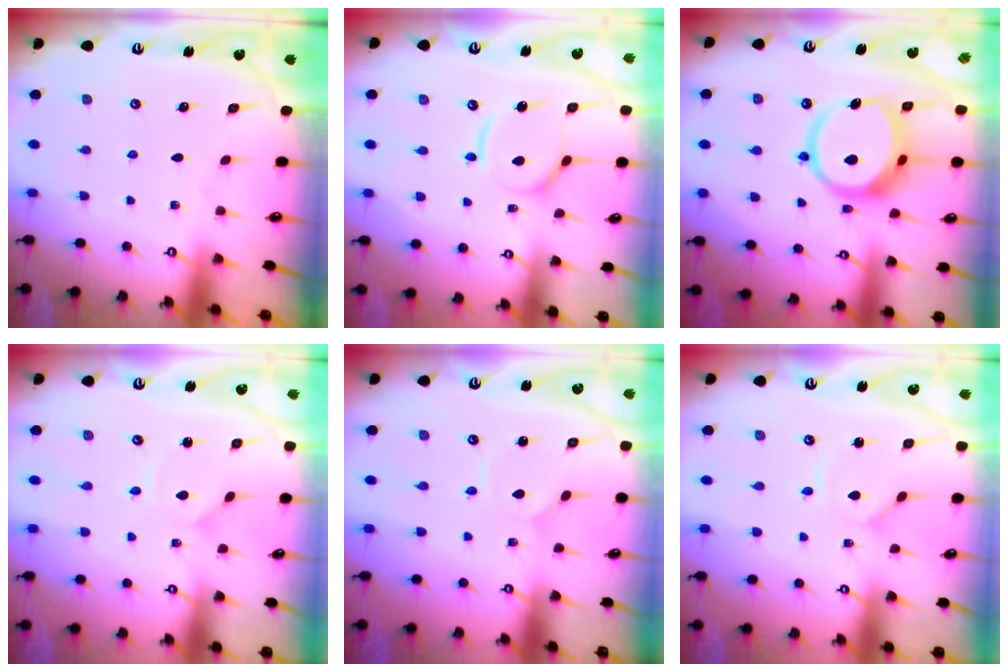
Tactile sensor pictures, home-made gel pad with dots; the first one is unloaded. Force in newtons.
{"total": 13.2, "press": 13.1, "slide": 1.5}
{"total": 14.0, "press": 13.9, "slide": 1.6}
{"total": 0.8, "press": 0.8, "slide": 0.2}
{"total": 1.8, "press": 1.7, "slide": 0.5}
{"total": 1.5, "press": 1.5, "slide": 0.3}